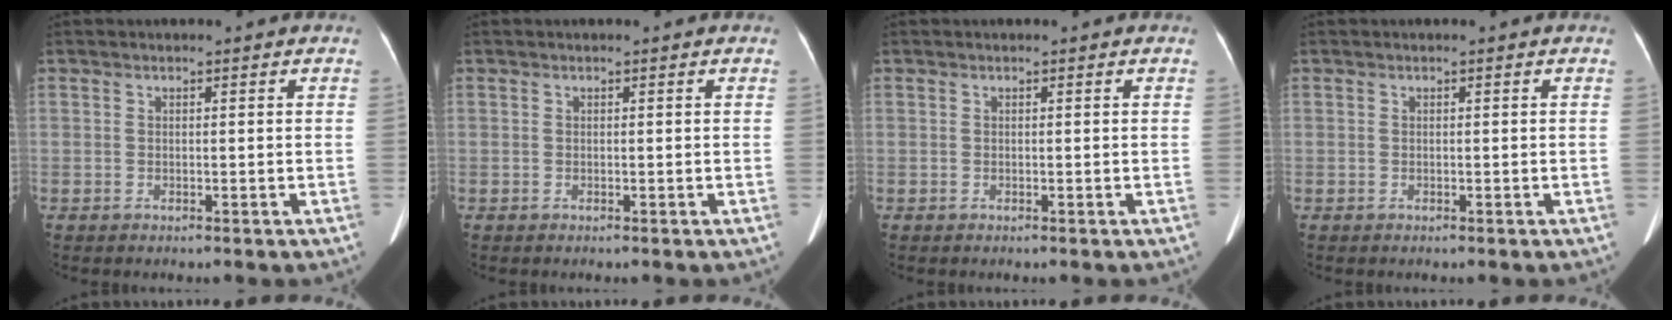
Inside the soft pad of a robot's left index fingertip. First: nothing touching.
{"total": 0.0}
{"total": 0.0}
{"total": 0.0}